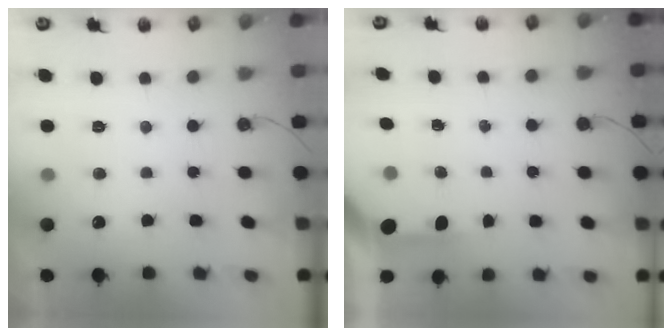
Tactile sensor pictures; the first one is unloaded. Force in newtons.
{"total": 3.4, "press": 3.4, "slide": 0.4}